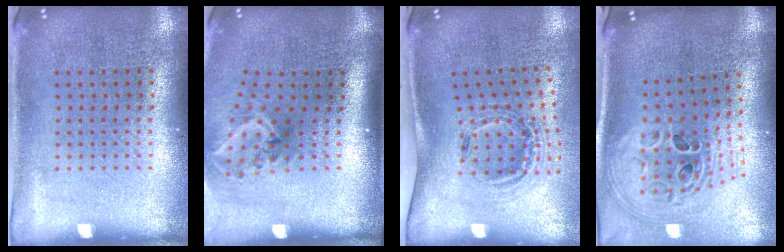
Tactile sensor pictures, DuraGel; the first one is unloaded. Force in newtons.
{"total": 2.1, "press": 1.4, "slide": 1.5}
{"total": 1.2, "press": 1.0, "slide": 0.7}
{"total": 2.4, "press": 1.7, "slide": 1.7}